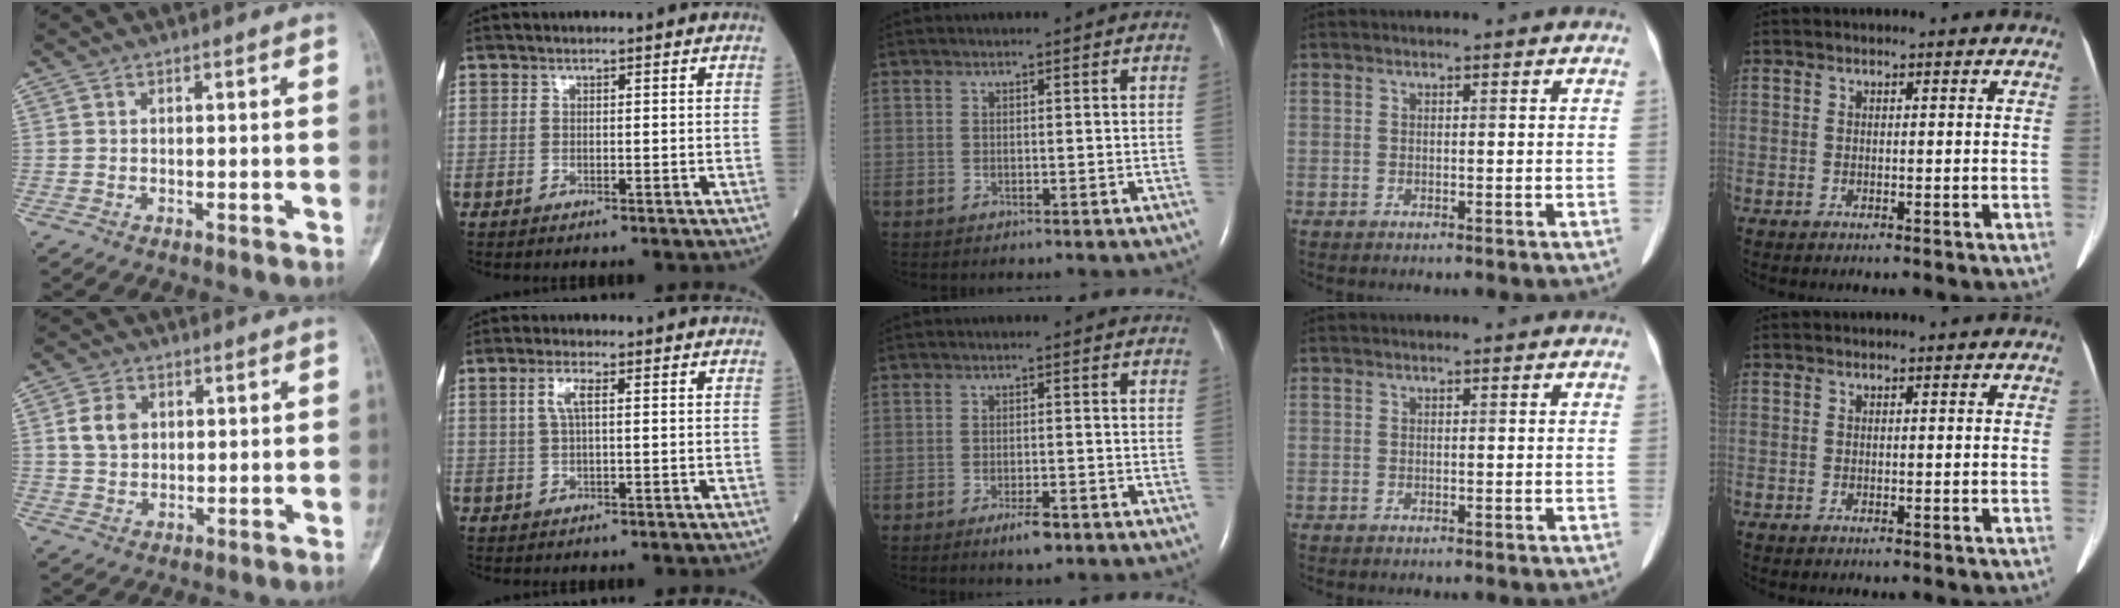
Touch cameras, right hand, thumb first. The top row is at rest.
{"thumb": {"total": 5.4, "force": [1.4, 4.1, 3.1], "torque": [-0.040, 0.002, 0.025]}, "index": {"total": 3.0, "force": [0.9, 0.7, 2.8], "torque": [-0.061, 0.007, 0.018]}, "middle": {"total": 3.1, "force": [-2.1, 0.7, 2.3], "torque": [-0.044, -0.003, -0.031]}}